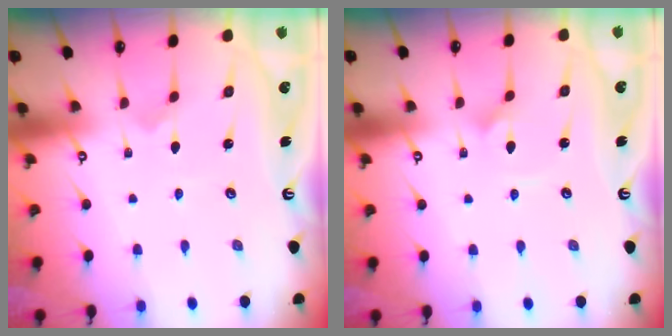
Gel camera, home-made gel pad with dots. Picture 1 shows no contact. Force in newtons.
{"total": 1.4, "press": 1.4, "slide": 0.1}